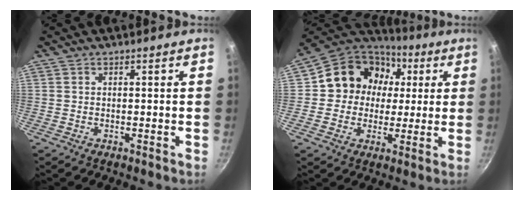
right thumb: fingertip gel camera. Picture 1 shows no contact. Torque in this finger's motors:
{"motor_torque": [-1.08, 1.30, 0.30, -0.15, 0.27]}